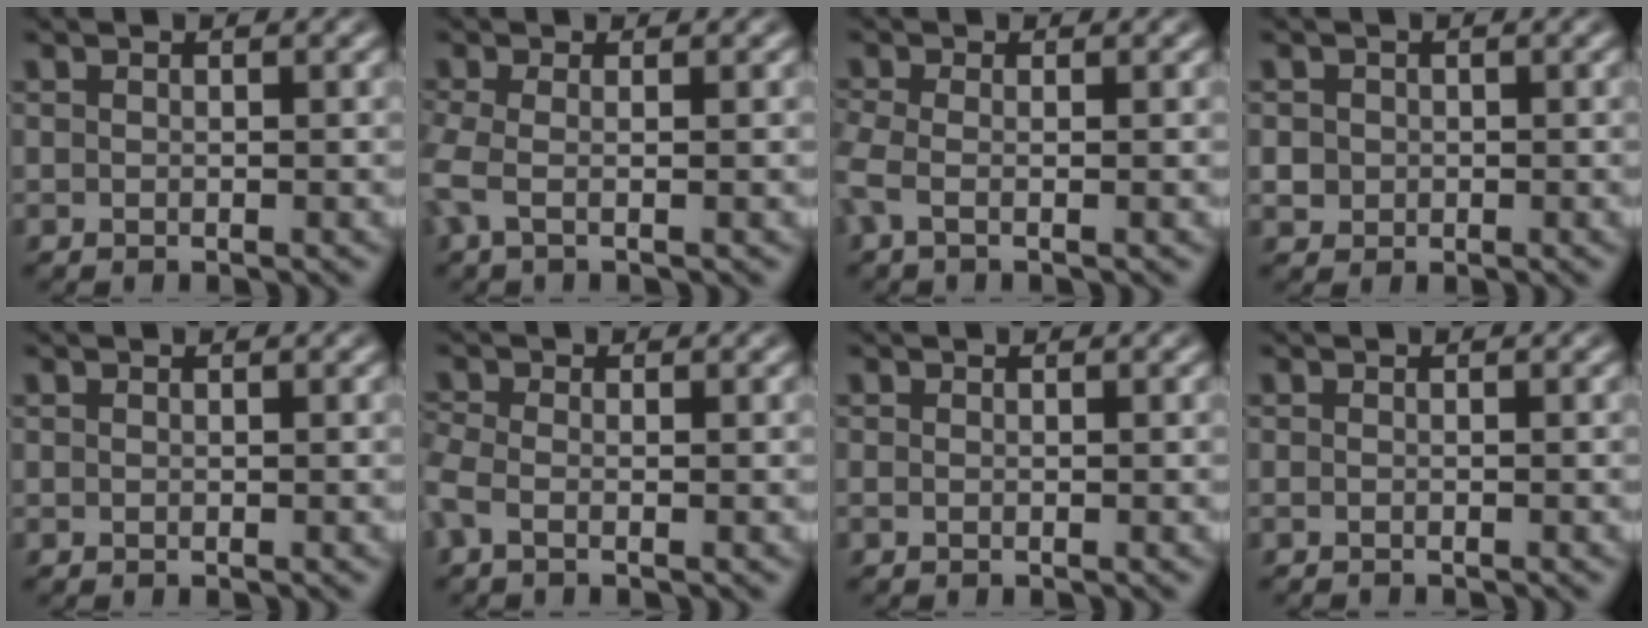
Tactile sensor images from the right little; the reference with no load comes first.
{"total": 2.2, "force": [-0.4, 0.9, 2.0], "torque": [-0.065, -0.014, -0.002]}
{"total": 2.0, "force": [-0.8, 0.8, 1.6], "torque": [-0.057, -0.016, -0.008]}
{"total": 2.2, "force": [-0.2, 2.1, 0.6], "torque": [-0.020, -0.009, 0.001]}
{"total": 0.0}
{"total": 2.1, "force": [-1.0, 1.2, 1.5], "torque": [-0.051, -0.014, -0.014]}
{"total": 0.6, "force": [-0.4, 0.4, 0.2], "torque": [-0.006, -0.004, -0.006]}
{"total": 0.8, "force": [-0.8, -0.1, 0.0], "torque": [-0.005, -0.007, -0.010]}